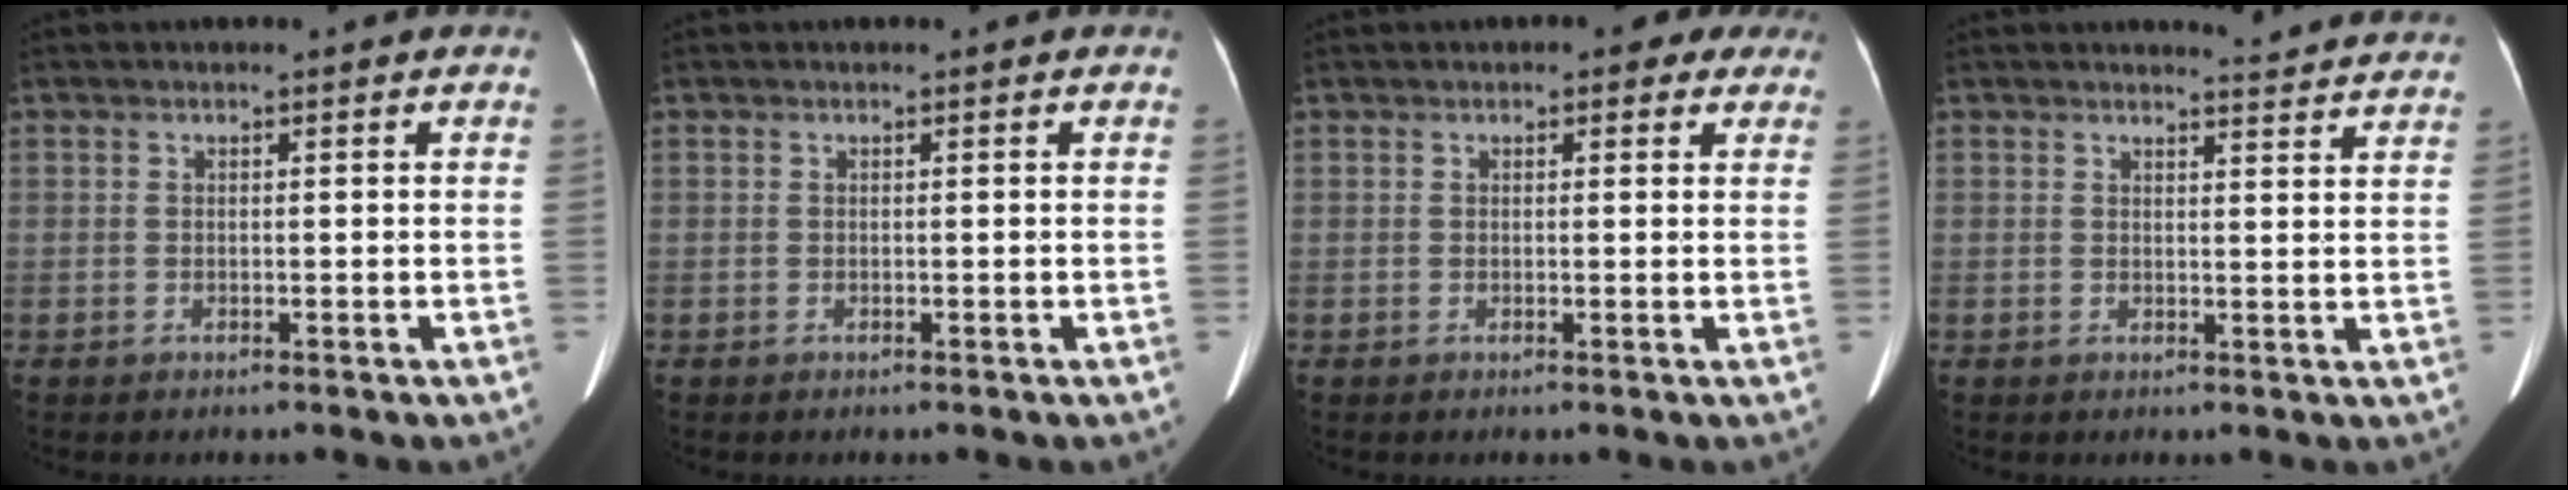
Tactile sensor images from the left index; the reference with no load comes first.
{"total": 0.0}
{"total": 3.3, "force": [2.3, 1.8, 1.6], "torque": [-0.005, 0.011, 0.021]}
{"total": 6.3, "force": [6.3, 0.0, 0.8], "torque": [-0.015, -0.011, 0.056]}